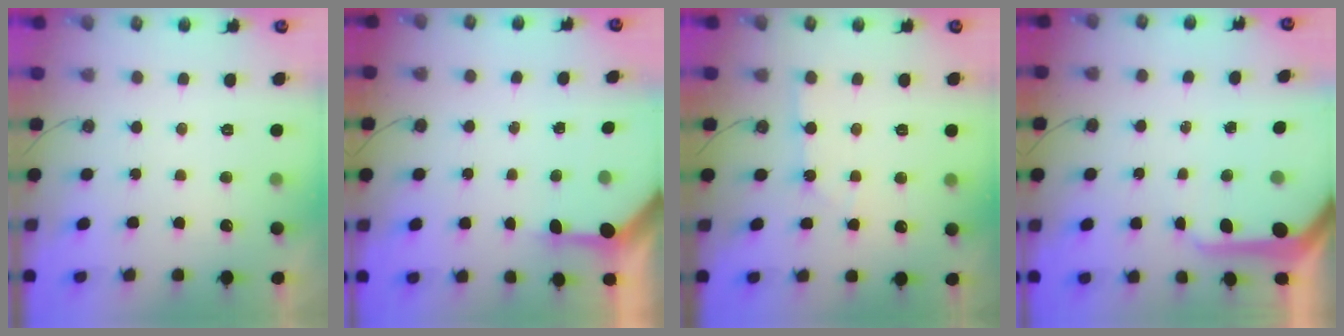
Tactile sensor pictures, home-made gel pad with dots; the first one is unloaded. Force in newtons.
{"total": 3.2, "press": 3.2, "slide": 0.4}
{"total": 2.6, "press": 2.6, "slide": 0.3}
{"total": 9.4, "press": 9.3, "slide": 1.0}